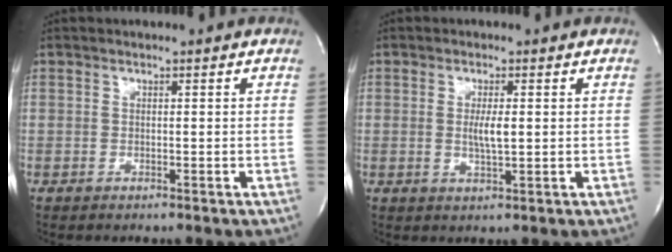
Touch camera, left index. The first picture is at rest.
{"total": 3.0, "force": [0.1, 0.5, 3.0], "torque": [-0.058, -0.006, 0.003]}